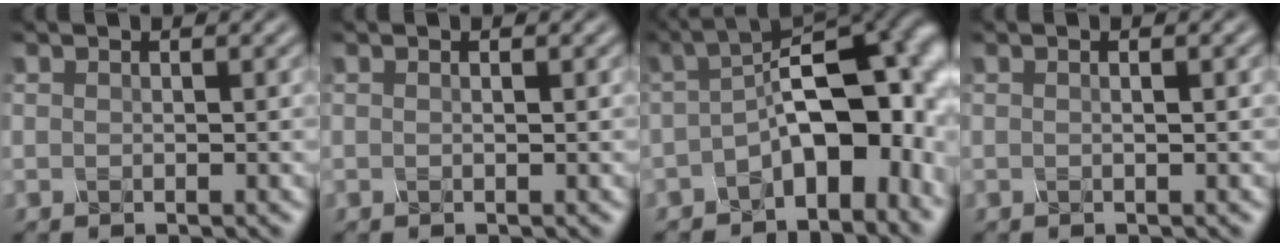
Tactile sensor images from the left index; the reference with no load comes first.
{"total": 0.0}
{"total": 10.5, "force": [-2.3, 5.5, 8.7], "torque": [-0.107, 0.014, -0.044]}
{"total": 1.0, "force": [0.1, 0.2, 0.9], "torque": [-0.014, 0.003, -0.002]}